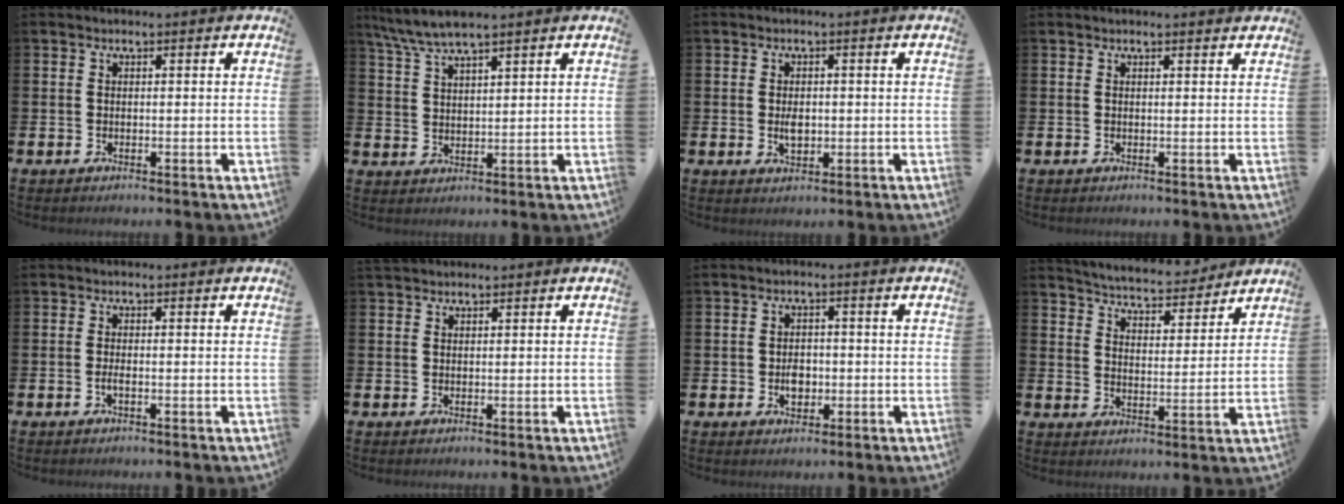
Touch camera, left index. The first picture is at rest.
{"total": 5.7, "force": [5.0, 0.6, 2.7], "torque": [-0.068, -0.013, 0.091]}
{"total": 2.5, "force": [-0.1, 1.5, 2.0], "torque": [-0.030, 0.001, -0.004]}
{"total": 0.6, "force": [0.6, 0.0, 0.2], "torque": [0.008, -0.004, 0.008]}
{"total": 0.9, "force": [-0.4, 0.1, 0.8], "torque": [-0.021, 0.001, -0.005]}
{"total": 1.3, "force": [1.2, 0.5, 0.2], "torque": [0.007, 0.000, 0.020]}
{"total": 2.8, "force": [-0.4, 2.0, 1.8], "torque": [-0.018, -0.002, -0.013]}
{"total": 5.6, "force": [5.5, 0.7, 0.5], "torque": [-0.026, -0.046, 0.093]}